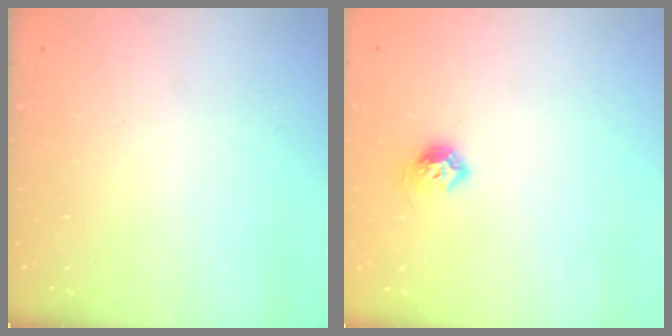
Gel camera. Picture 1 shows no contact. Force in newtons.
{"total": 7.6, "press": 7.5, "slide": 1.1}